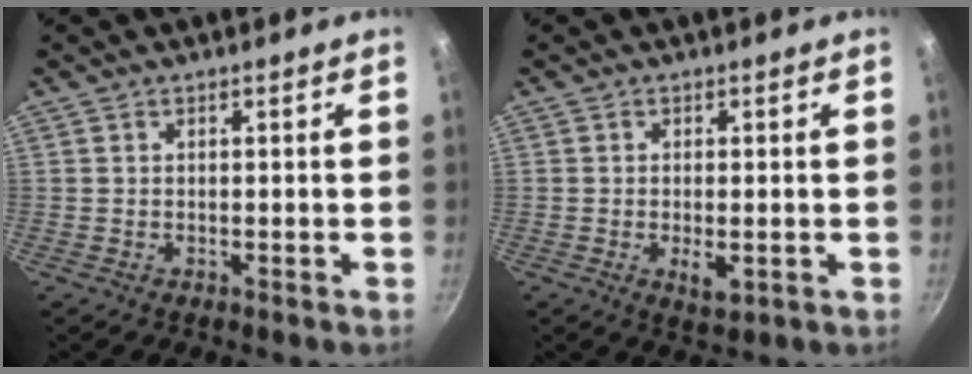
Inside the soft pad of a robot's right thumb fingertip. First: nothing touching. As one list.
[{"total": 3.6, "force": [-0.8, 1.5, 3.1], "torque": [-0.054, -0.006, -0.009]}]